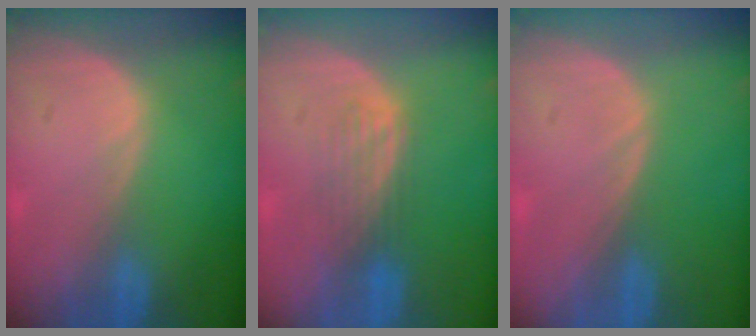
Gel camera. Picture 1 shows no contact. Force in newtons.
{"total": 3.5, "press": 3.2, "slide": 1.5}
{"total": 0.0}